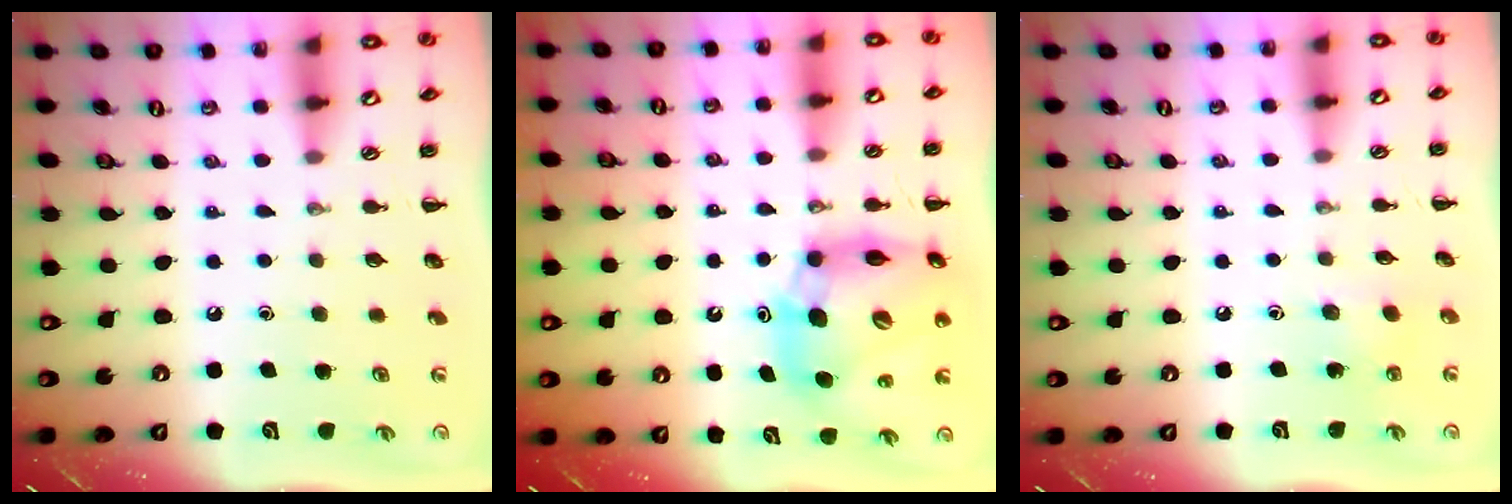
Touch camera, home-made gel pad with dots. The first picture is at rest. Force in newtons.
{"total": 13.3, "press": 12.8, "slide": 3.7}
{"total": 4.1, "press": 3.9, "slide": 1.3}